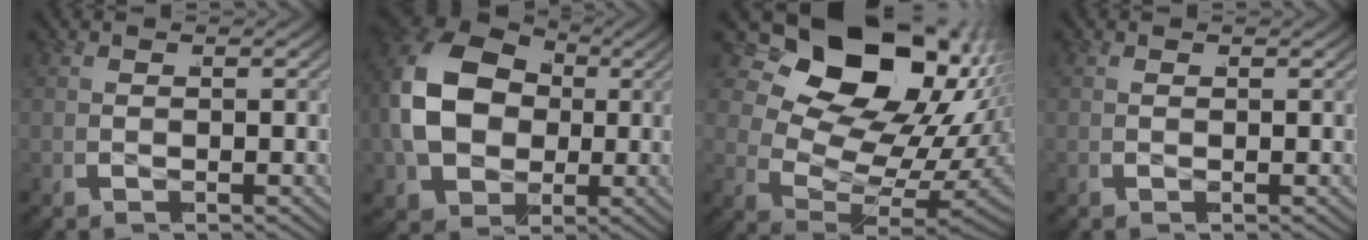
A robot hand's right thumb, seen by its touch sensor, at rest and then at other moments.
{"total": 14.5, "force": [1.5, 11.0, 9.2], "torque": [-0.243, -0.022, 0.033]}
{"total": 19.6, "force": [1.1, 12.8, 14.8], "torque": [-0.281, -0.035, 0.024]}
{"total": 0.0}